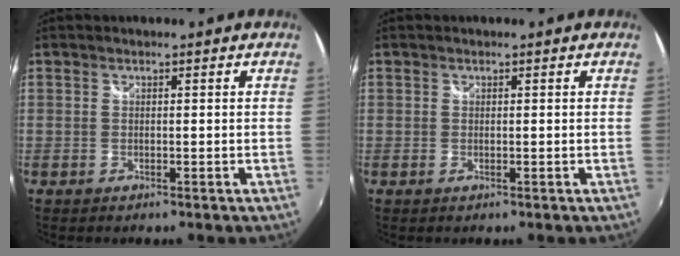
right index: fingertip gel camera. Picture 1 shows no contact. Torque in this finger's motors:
{"motor_torque": [0.00, 0.18, -0.06, 0.00]}